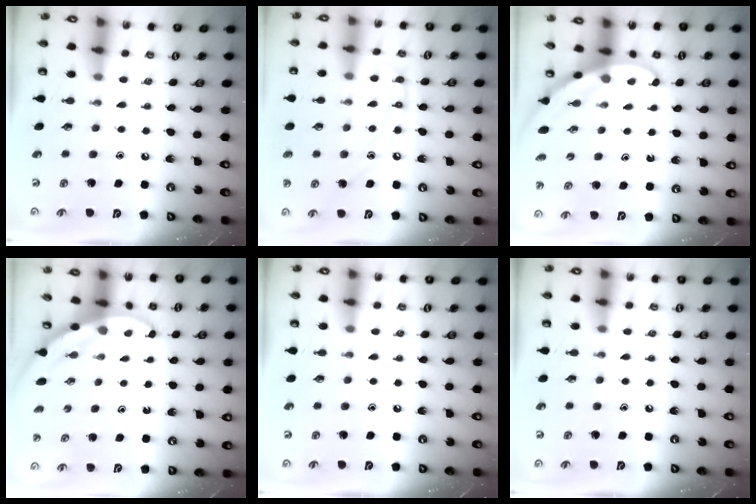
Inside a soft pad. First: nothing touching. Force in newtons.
{"total": 9.6, "press": 9.5, "slide": 0.7}
{"total": 3.1, "press": 3.1, "slide": 0.1}
{"total": 3.5, "press": 3.5, "slide": 0.2}
{"total": 0.0}
{"total": 0.0}